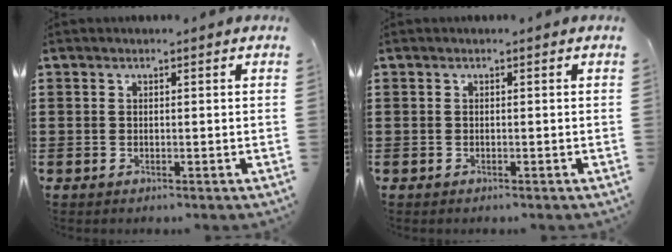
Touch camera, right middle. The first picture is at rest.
{"total": 0.0}